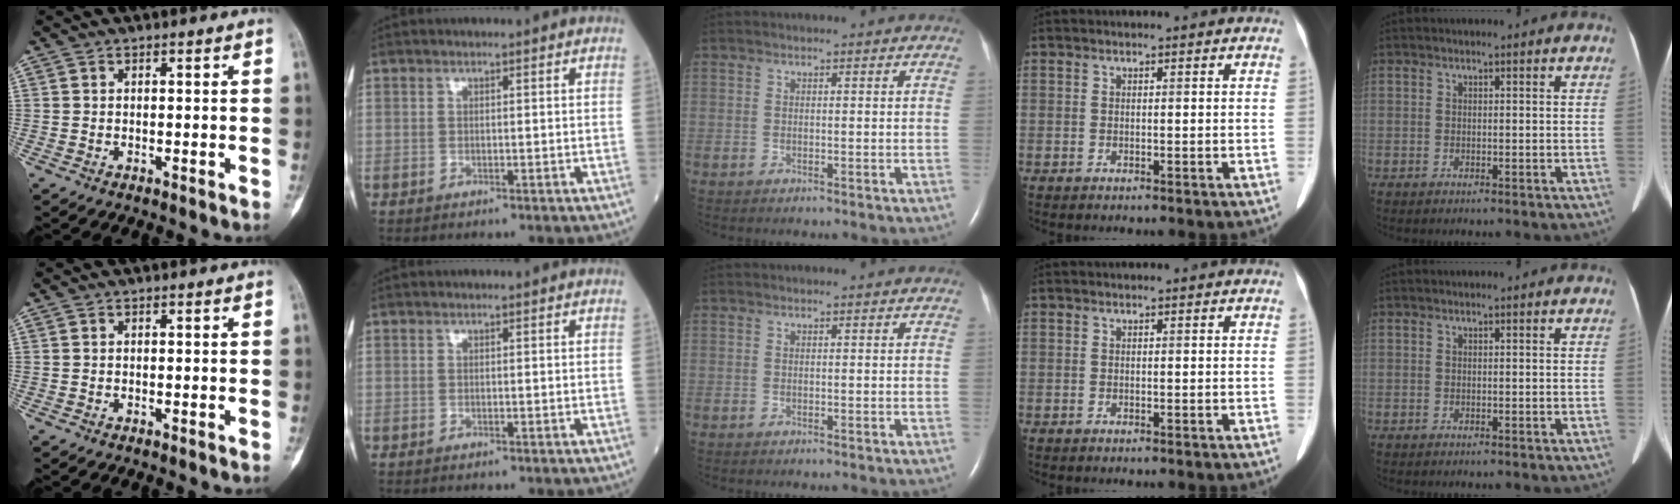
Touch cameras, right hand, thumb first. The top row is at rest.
{}